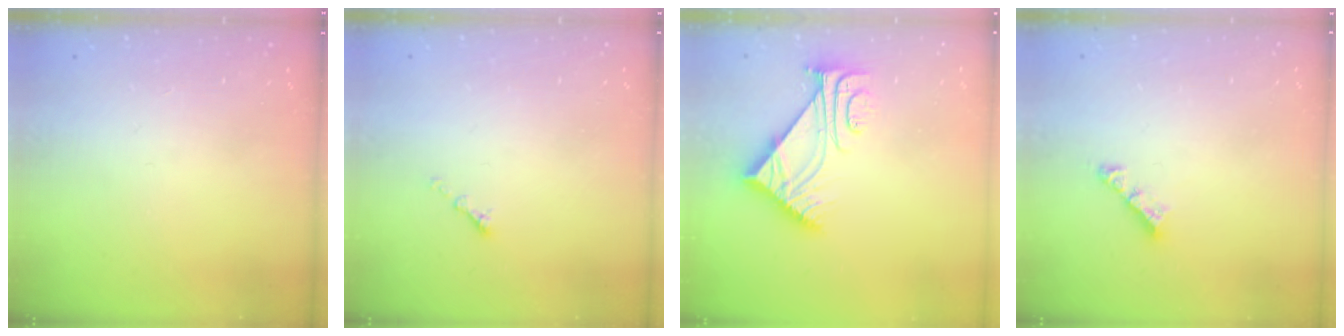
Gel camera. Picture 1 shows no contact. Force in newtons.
{"total": 1.1, "press": 1.0, "slide": 0.5}
{"total": 7.5, "press": 7.4, "slide": 0.8}
{"total": 4.2, "press": 4.2, "slide": 0.3}